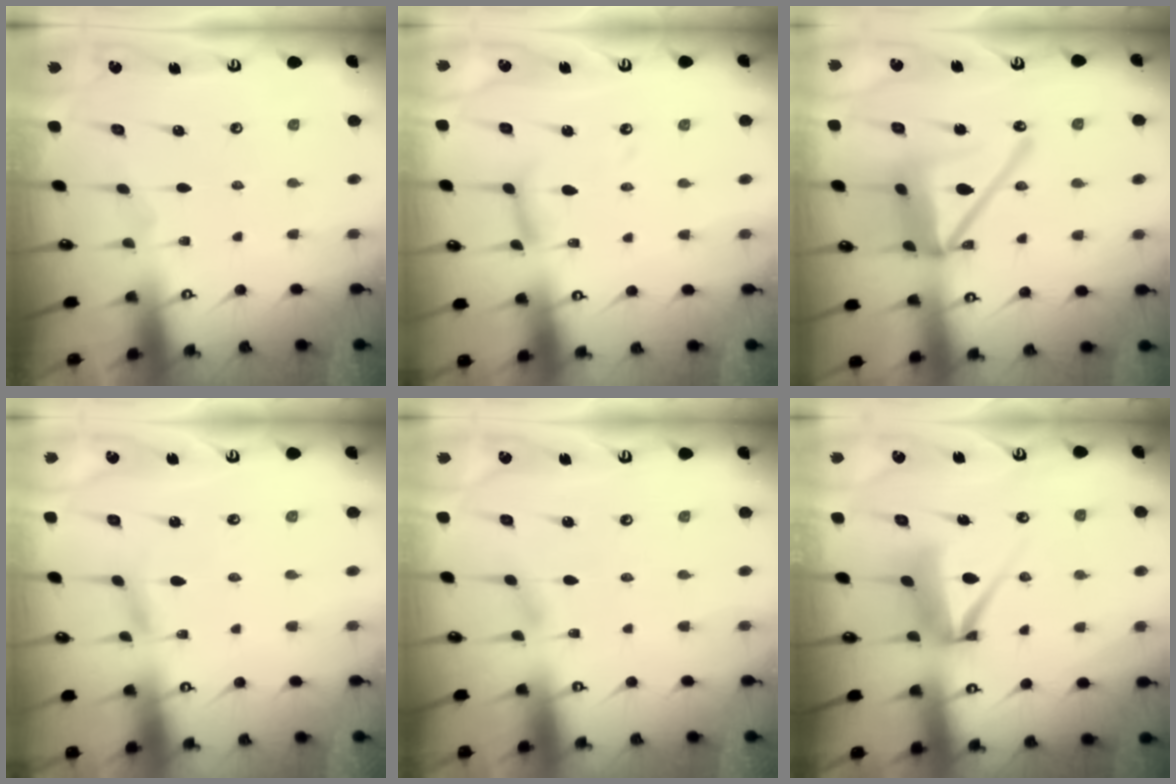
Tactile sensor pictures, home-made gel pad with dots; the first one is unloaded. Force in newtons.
{"total": 10.0, "press": 10.0, "slide": 0.8}
{"total": 17.1, "press": 17.0, "slide": 1.9}
{"total": 2.8, "press": 2.8, "slide": 0.4}
{"total": 2.7, "press": 2.7, "slide": 0.3}
{"total": 9.5, "press": 9.5, "slide": 1.1}